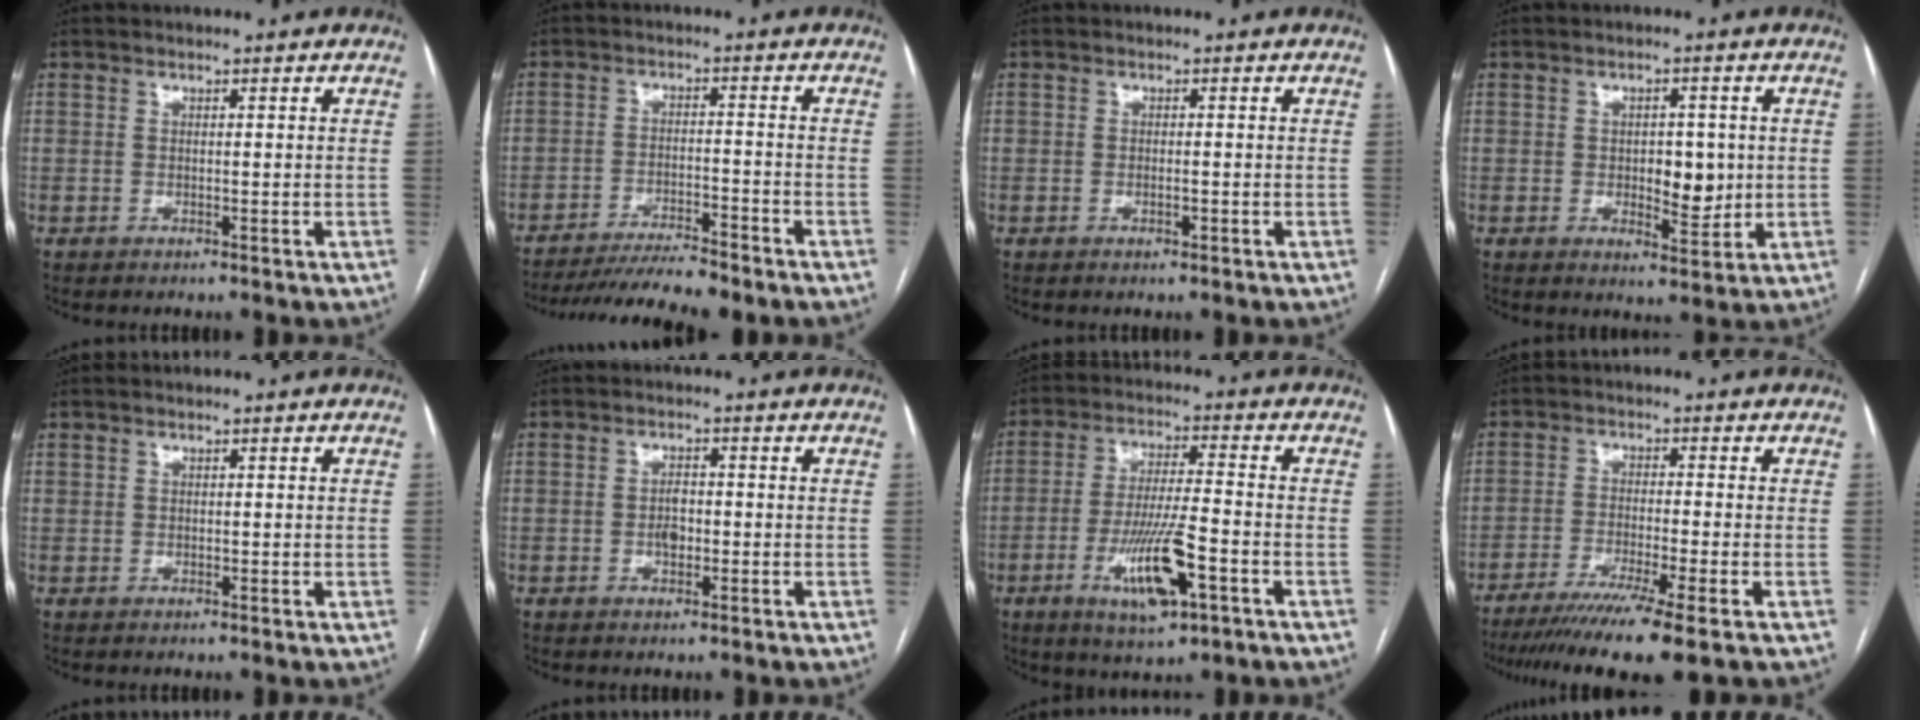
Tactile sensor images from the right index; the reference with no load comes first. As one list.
[{"total": 9.5, "force": [-8.8, -0.1, 3.8], "torque": [-0.052, -0.012, -0.141]}, {"total": 0.9, "force": [-0.3, 0.3, 0.8], "torque": [-0.015, -0.001, -0.005]}, {"total": 5.5, "force": [-0.1, 2.7, 4.8], "torque": [-0.062, -0.004, 0.006]}, {"total": 0.7, "force": [0.5, 0.4, 0.0], "torque": [0.007, 0.001, 0.009]}, {"total": 2.5, "force": [-0.5, 1.4, 2.0], "torque": [-0.035, 0.003, -0.007]}, {"total": 11.1, "force": [-4.5, 1.8, 10.0], "torque": [-0.189, -0.011, -0.075]}, {"total": 11.9, "force": [-8.6, -1.1, 8.1], "torque": [-0.125, -0.032, -0.134]}]